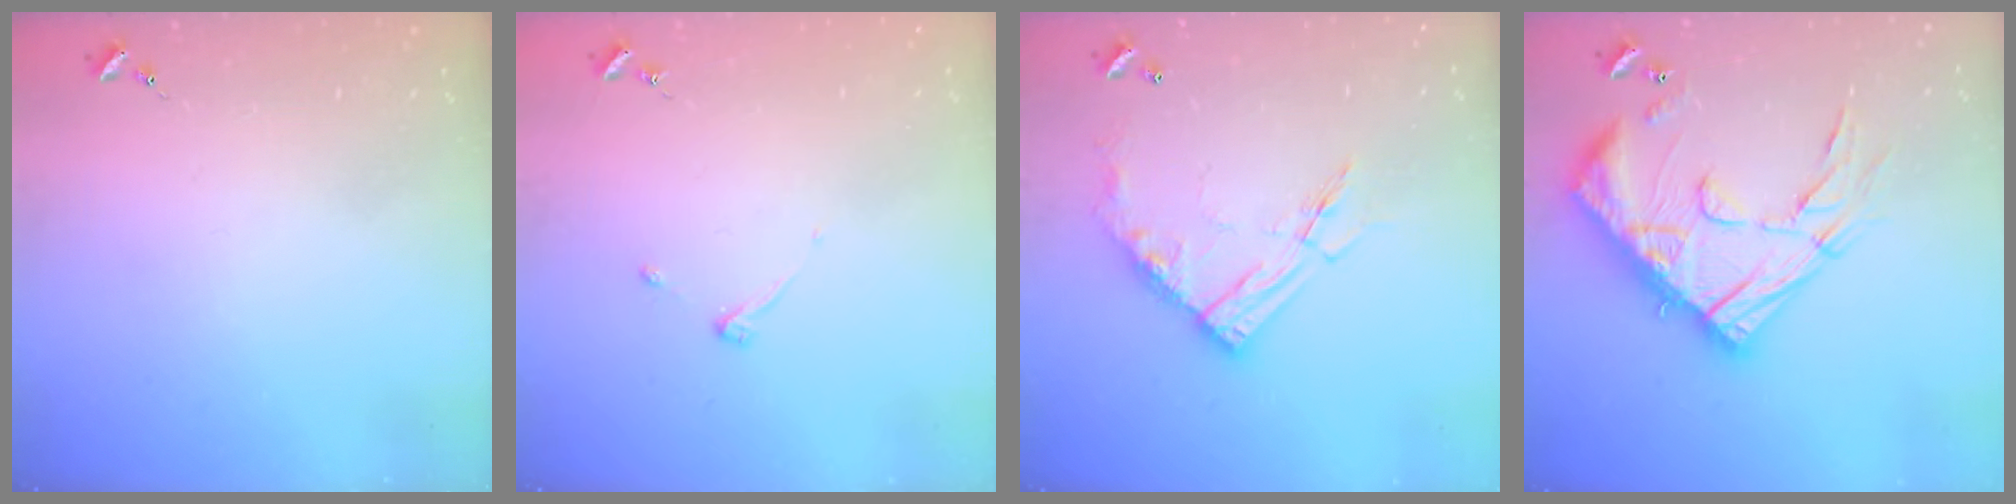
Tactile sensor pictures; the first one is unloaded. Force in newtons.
{"total": 3.3, "press": 3.3, "slide": 0.4}
{"total": 15.2, "press": 15.1, "slide": 1.7}
{"total": 24.5, "press": 24.4, "slide": 2.2}